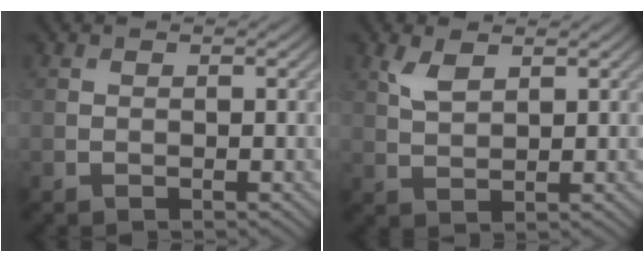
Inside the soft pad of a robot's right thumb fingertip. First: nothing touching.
{"total": 2.9, "force": [1.7, 1.2, 2.0], "torque": [-0.051, -0.001, 0.038]}